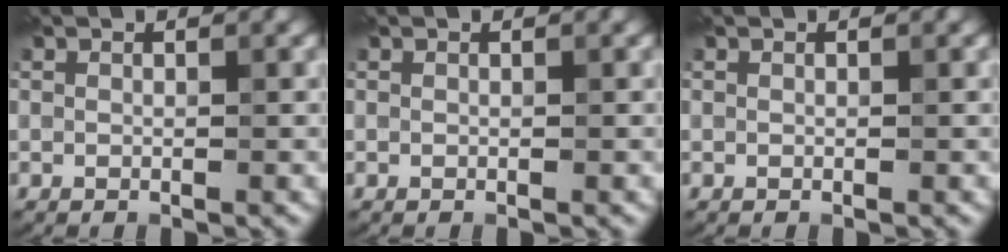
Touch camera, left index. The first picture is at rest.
{"total": 0.0}
{"total": 0.0}